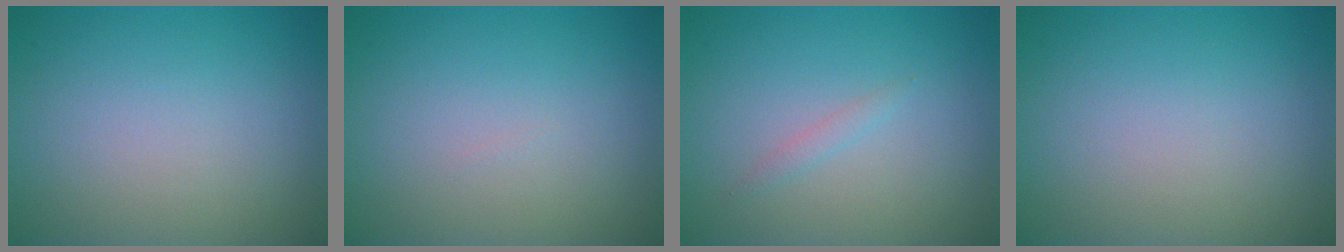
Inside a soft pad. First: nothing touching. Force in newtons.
{"total": 0.0}
{"total": 0.7, "press": 0.7, "slide": 0.1}
{"total": 0.0}